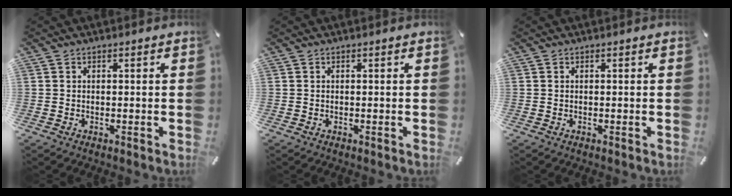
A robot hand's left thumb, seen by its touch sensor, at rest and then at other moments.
{"total": 0.0}
{"total": 0.0}